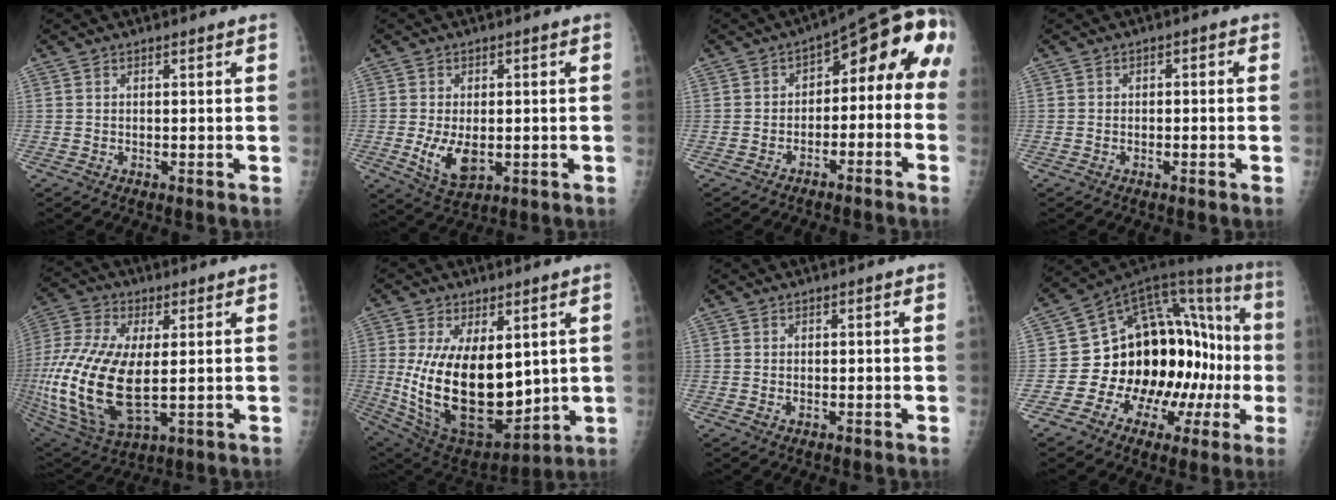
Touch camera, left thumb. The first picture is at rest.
{"total": 7.0, "force": [-1.2, 3.9, 5.6], "torque": [-0.096, -0.010, -0.013]}
{"total": 10.8, "force": [-2.8, 6.5, 8.1], "torque": [-0.069, 0.067, -0.043]}
{"total": 0.9, "force": [-0.4, 0.7, 0.4], "torque": [-0.001, 0.010, -0.011]}
{"total": 21.6, "force": [-0.6, 10.5, 18.9], "torque": [-0.426, -0.016, 0.003]}
{"total": 22.2, "force": [1.5, 11.9, 18.7], "torque": [-0.316, -0.036, 0.058]}
{"total": 0.7, "force": [-0.1, 0.4, 0.5], "torque": [-0.011, 0.005, 0.001]}
{"total": 24.7, "force": [-3.1, 14.6, 19.8], "torque": [-0.240, 0.061, -0.037]}